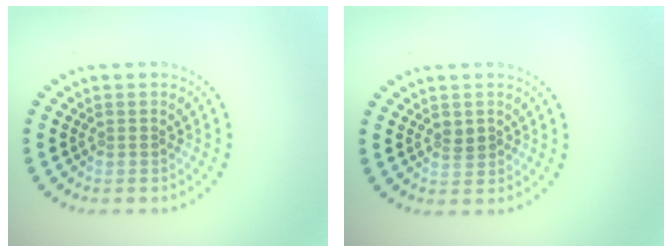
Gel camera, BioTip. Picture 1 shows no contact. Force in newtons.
{"total": 1.1, "press": 1.1, "slide": 0.2}